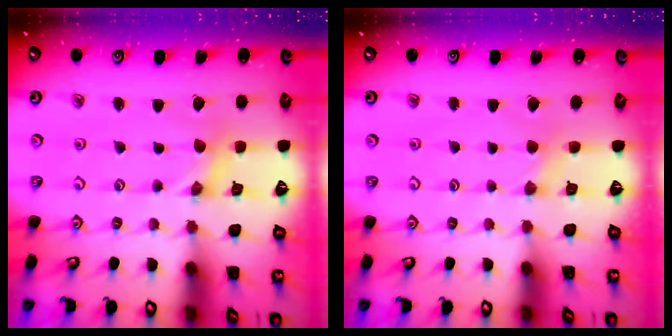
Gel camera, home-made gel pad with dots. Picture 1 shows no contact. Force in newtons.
{"total": 1.2, "press": 1.1, "slide": 0.3}